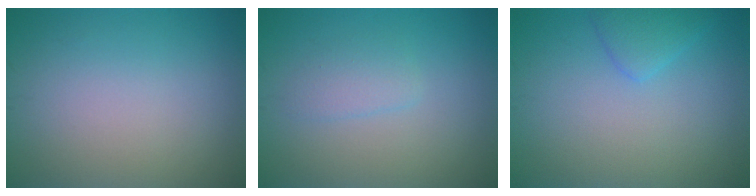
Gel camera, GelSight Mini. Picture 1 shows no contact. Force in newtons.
{"total": 1.6, "press": 1.6, "slide": 0.1}
{"total": 1.9, "press": 1.9, "slide": 0.2}